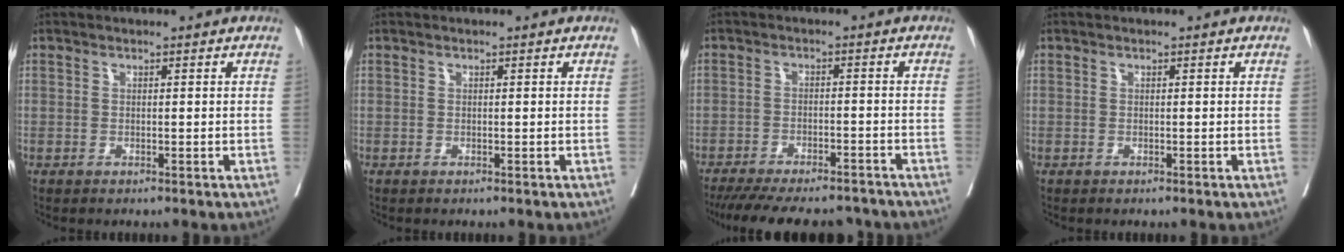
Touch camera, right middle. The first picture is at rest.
{"total": 0.0}
{"total": 17.3, "force": [-15.3, 4.2, 6.8], "torque": [-0.143, -0.019, -0.208]}
{"total": 0.0}